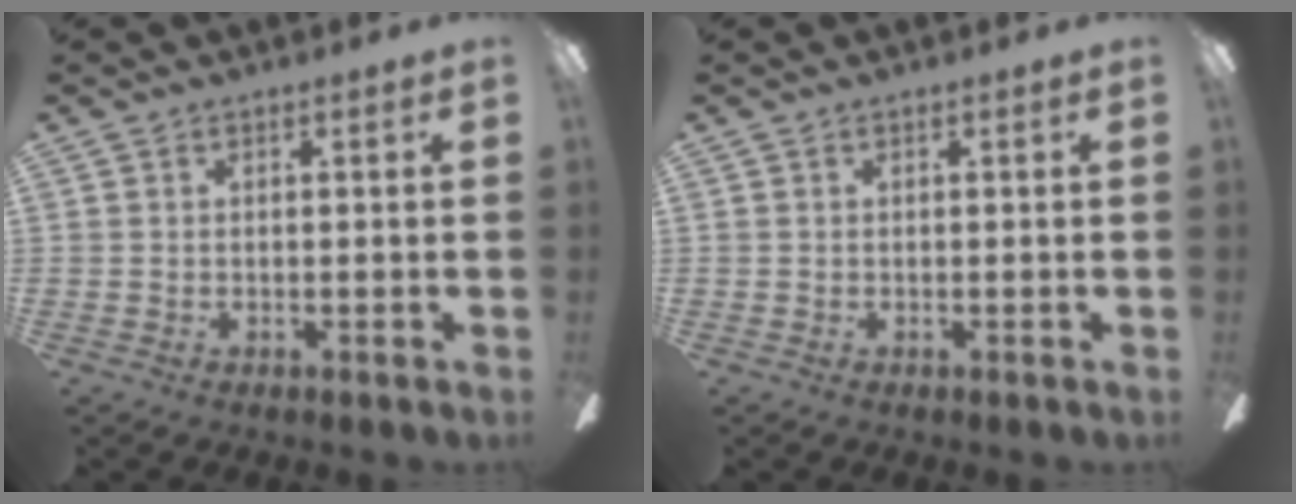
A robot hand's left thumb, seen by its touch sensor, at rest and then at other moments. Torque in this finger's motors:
{"motor_torque": [0.00, 0.00, -0.11, 0.28, 0.00]}